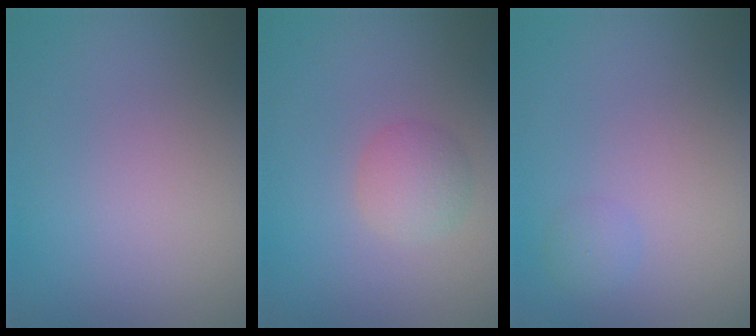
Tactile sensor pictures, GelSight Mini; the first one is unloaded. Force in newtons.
{"total": 2.3, "press": 2.3, "slide": 0.0}
{"total": 0.8, "press": 0.8, "slide": 0.0}